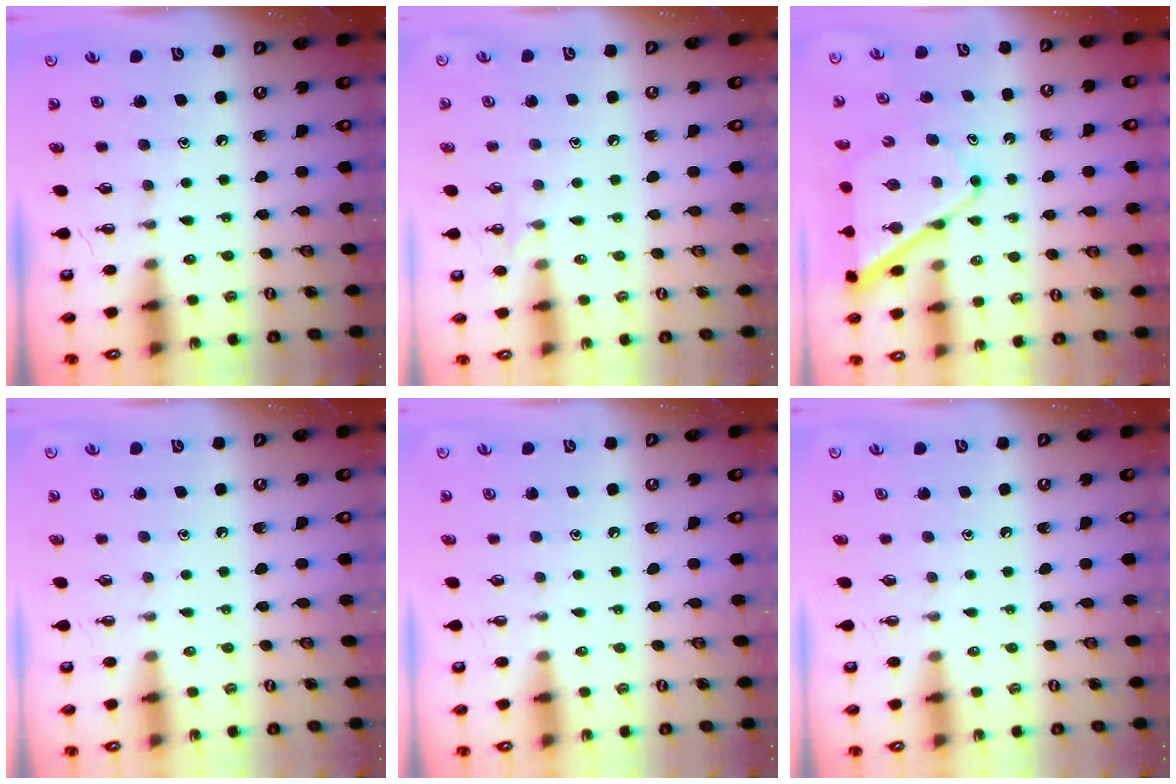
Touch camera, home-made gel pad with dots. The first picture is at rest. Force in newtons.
{"total": 3.8, "press": 3.7, "slide": 0.5}
{"total": 11.6, "press": 11.5, "slide": 1.0}
{"total": 0.0}
{"total": 0.0}
{"total": 0.0}